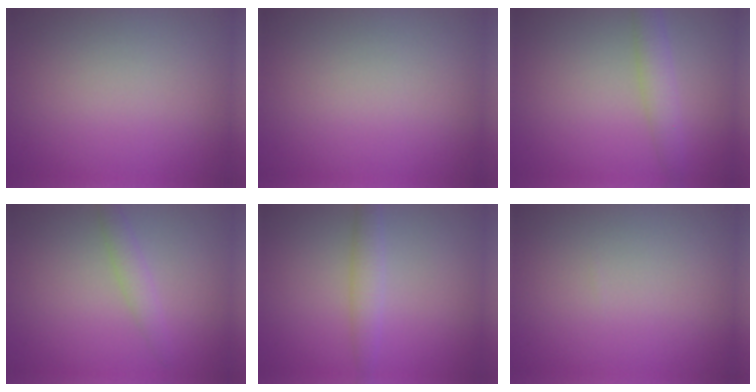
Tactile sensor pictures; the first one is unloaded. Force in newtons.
{"total": 0.0}
{"total": 2.6, "press": 2.6, "slide": 0.1}
{"total": 1.7, "press": 1.7, "slide": 0.1}
{"total": 2.1, "press": 2.1, "slide": 0.1}
{"total": 0.0}